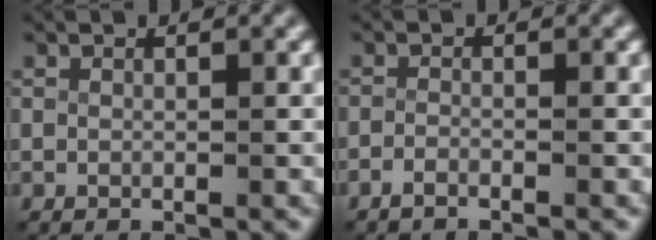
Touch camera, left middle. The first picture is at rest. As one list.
[{"total": 1.6, "force": [-1.5, 0.3, 0.4], "torque": [-0.020, -0.008, -0.028]}]